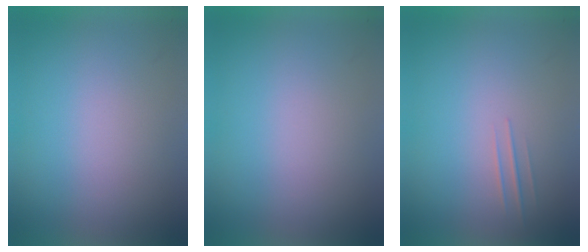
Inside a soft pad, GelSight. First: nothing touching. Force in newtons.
{"total": 0.0}
{"total": 1.2}